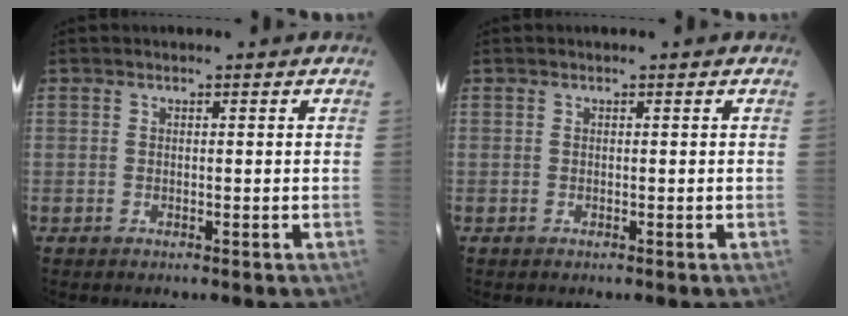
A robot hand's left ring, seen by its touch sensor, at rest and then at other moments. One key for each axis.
{"total": 0.0}